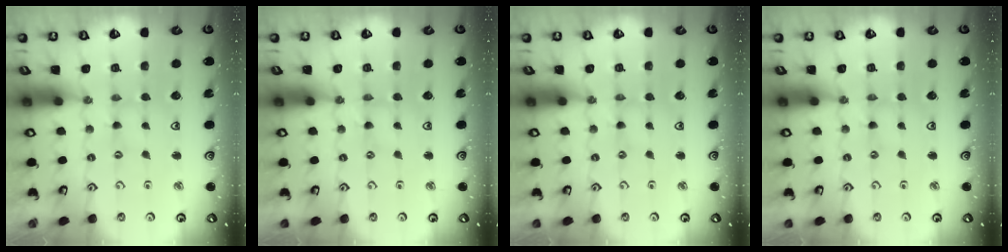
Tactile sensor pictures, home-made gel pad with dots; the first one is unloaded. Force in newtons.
{"total": 0.7, "press": 0.7, "slide": 0.2}
{"total": 0.0}
{"total": 0.0}